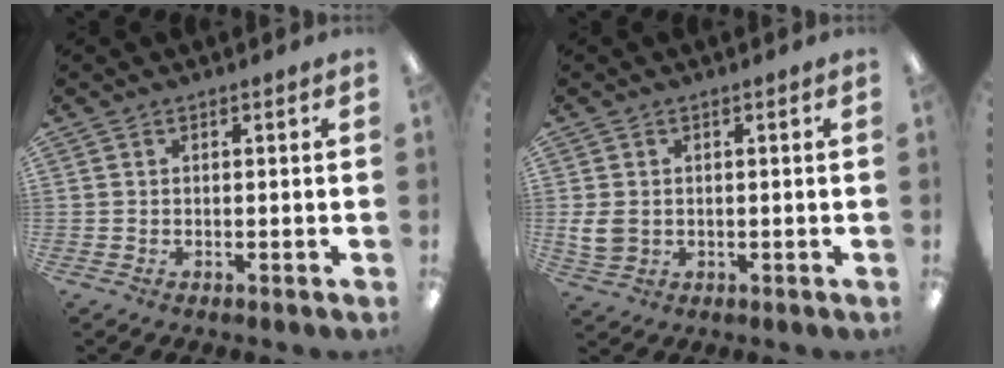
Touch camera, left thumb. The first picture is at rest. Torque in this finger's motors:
{"motor_torque": [0.35, 0.73, 0.43, -0.25, 0.03]}